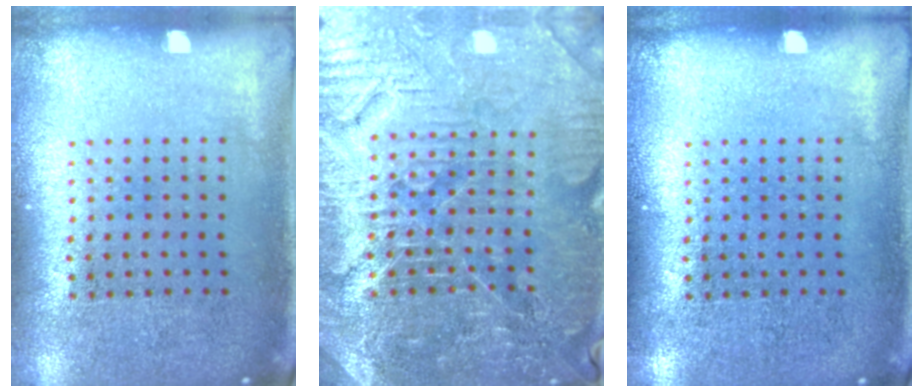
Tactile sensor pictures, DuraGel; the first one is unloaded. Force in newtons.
{"total": 4.6, "press": 4.4, "slide": 1.3}
{"total": 0.0}